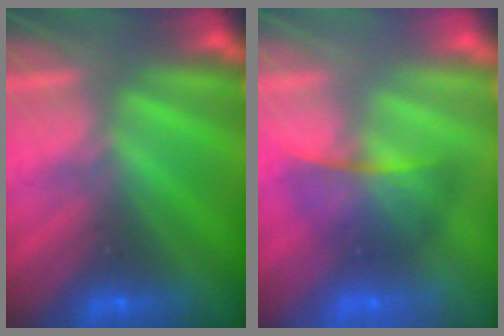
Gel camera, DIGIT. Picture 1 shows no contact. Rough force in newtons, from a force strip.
{"total": 2.2}